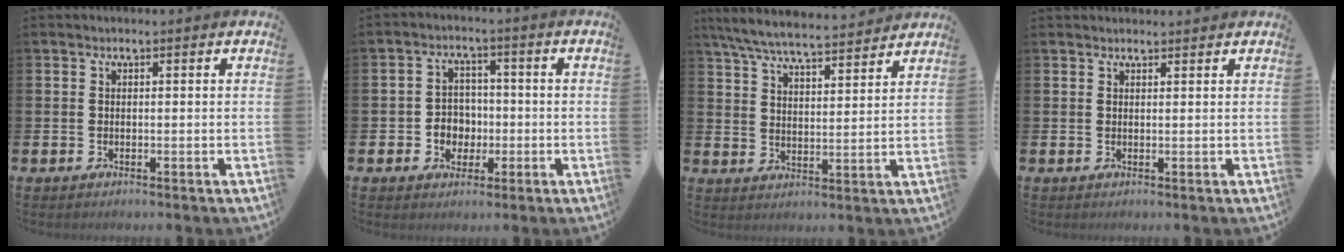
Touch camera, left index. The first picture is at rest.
{"total": 3.9, "force": [-0.5, 3.7, 1.1], "torque": [-0.020, -0.002, -0.019]}
{"total": 7.1, "force": [6.7, 0.7, 2.2], "torque": [-0.070, -0.038, 0.120]}
{"total": 1.0, "force": [1.0, 0.2, 0.1], "torque": [0.009, -0.002, 0.016]}